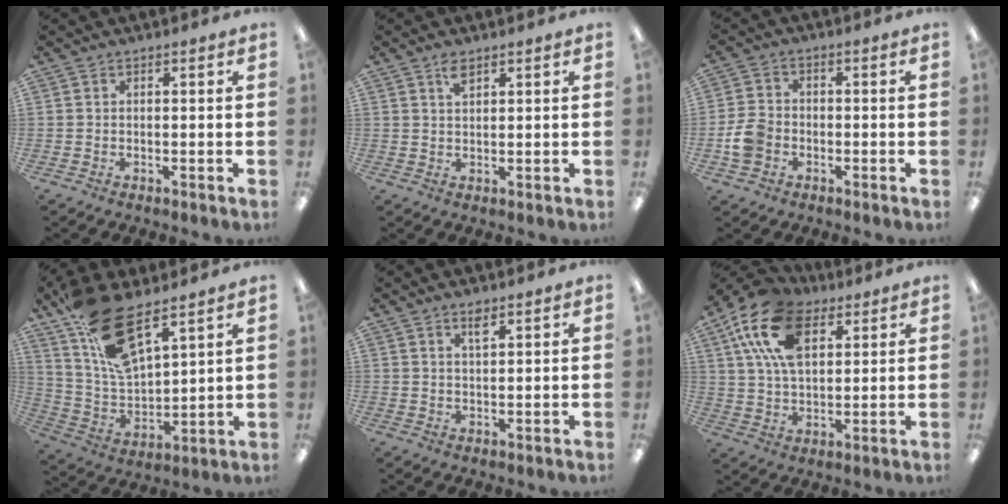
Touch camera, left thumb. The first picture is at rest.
{"total": 2.6, "force": [1.9, 1.0, 1.4], "torque": [-0.025, -0.002, 0.034]}
{"total": 6.1, "force": [-1.9, 4.8, 3.2], "torque": [-0.066, 0.012, -0.033]}
{"total": 18.0, "force": [12.0, 6.9, 11.5], "torque": [-0.239, -0.059, 0.219]}
{"total": 3.0, "force": [2.1, 0.9, 1.9], "torque": [-0.035, 0.000, 0.036]}
{"total": 18.2, "force": [8.8, 10.3, 12.1], "torque": [-0.257, -0.013, 0.154]}